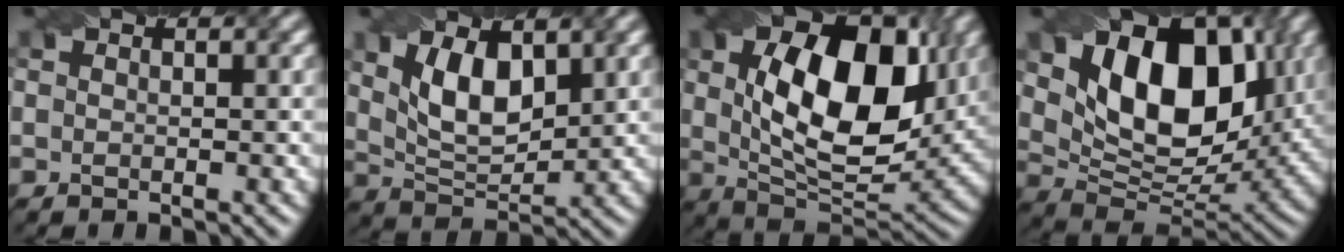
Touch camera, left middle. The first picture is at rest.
{"total": 5.6, "force": [1.8, 2.9, 4.5], "torque": [-0.092, 0.001, 0.037]}
{"total": 12.6, "force": [2.6, 7.1, 10.2], "torque": [-0.174, 0.001, 0.048]}
{"total": 12.3, "force": [3.4, 7.6, 9.1], "torque": [-0.147, -0.001, 0.061]}